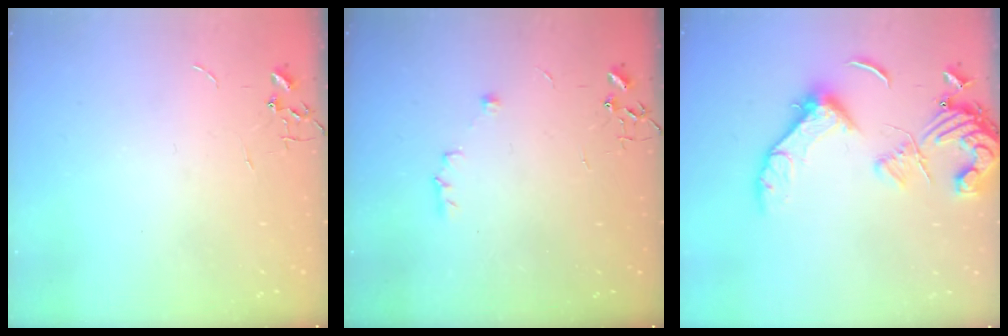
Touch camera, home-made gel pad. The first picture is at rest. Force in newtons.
{"total": 5.2, "press": 5.1, "slide": 1.0}
{"total": 14.5, "press": 14.4, "slide": 2.0}